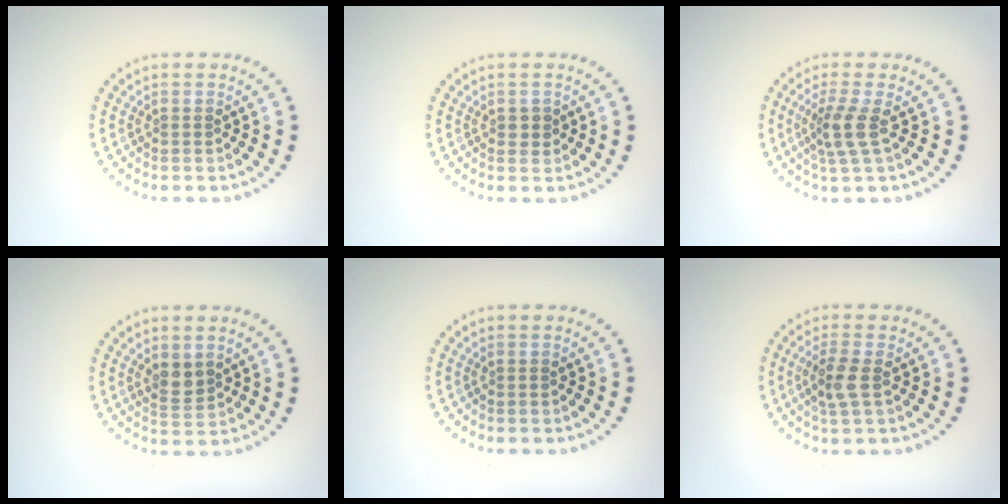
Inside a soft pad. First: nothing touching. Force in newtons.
{"total": 0.9, "press": 0.9, "slide": 0.1}
{"total": 2.6, "press": 2.0, "slide": 1.7}
{"total": 2.0, "press": 1.8, "slide": 0.8}
{"total": 0.0}
{"total": 2.5, "press": 2.3, "slide": 1.0}